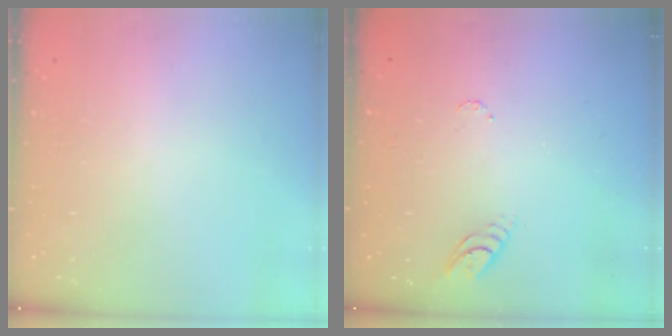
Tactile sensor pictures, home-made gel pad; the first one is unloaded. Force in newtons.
{"total": 4.0, "press": 4.0, "slide": 0.4}